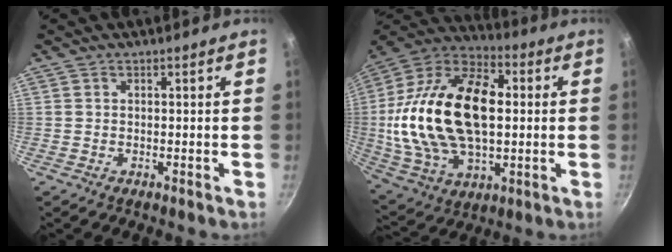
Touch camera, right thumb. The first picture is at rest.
{"total": 29.2, "force": [1.4, 17.5, 23.4], "torque": [-0.433, 0.022, 0.023]}